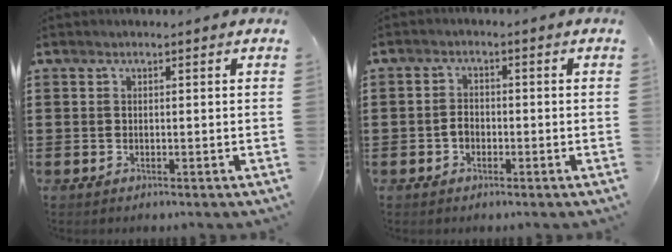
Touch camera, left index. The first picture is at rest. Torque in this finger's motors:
{"motor_torque": [0.12, 0.13, 0.09, 0.01]}